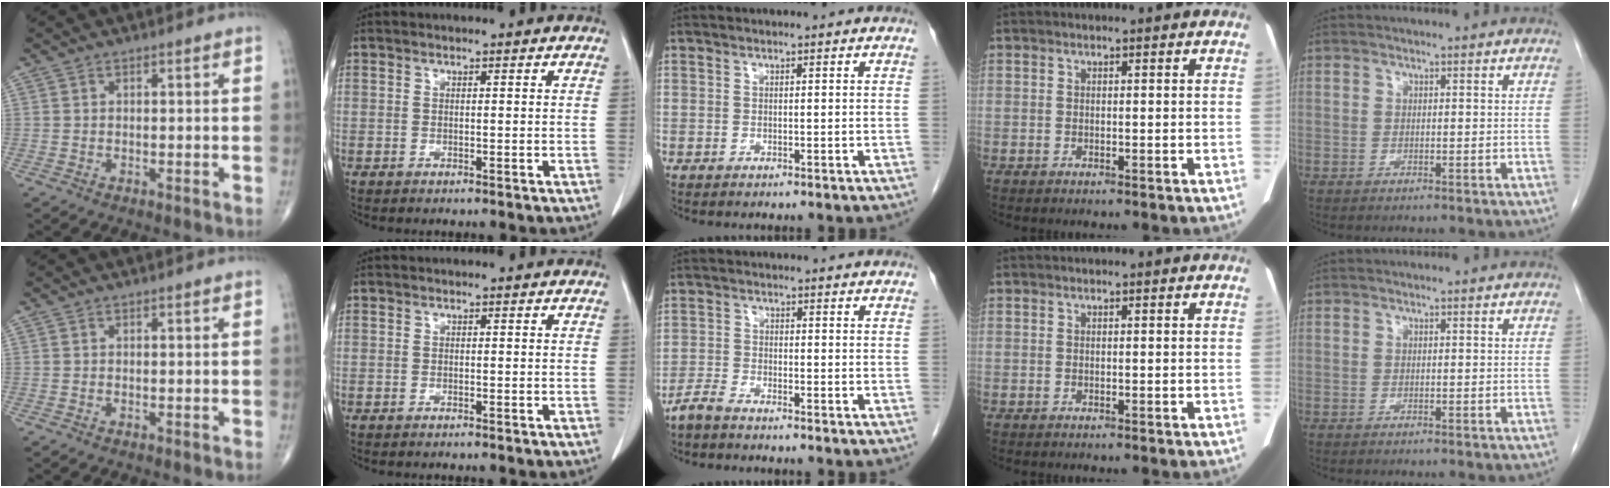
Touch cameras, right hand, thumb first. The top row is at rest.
{"middle": {"total": 2.7, "force": [-2.5, 0.3, 1.0], "torque": [-0.025, -0.004, -0.050]}}